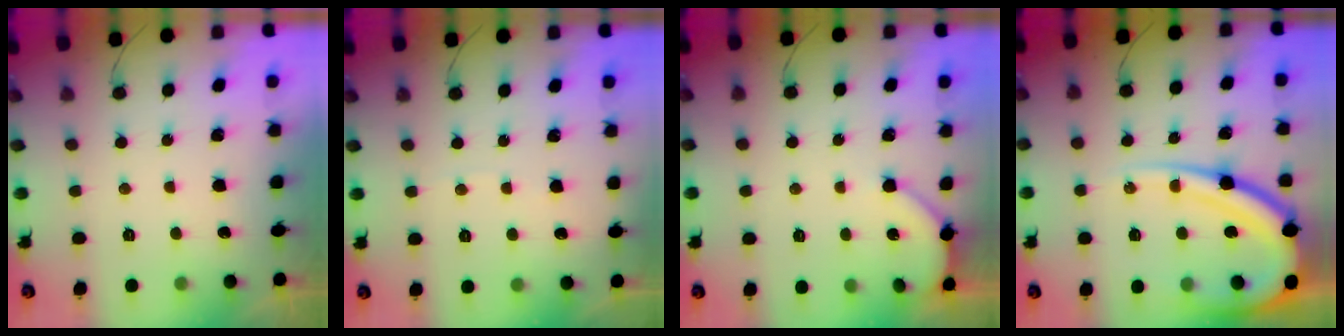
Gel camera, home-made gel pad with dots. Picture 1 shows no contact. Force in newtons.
{"total": 1.6, "press": 1.6, "slide": 0.2}
{"total": 3.3, "press": 3.2, "slide": 0.4}
{"total": 19.1, "press": 19.0, "slide": 1.6}